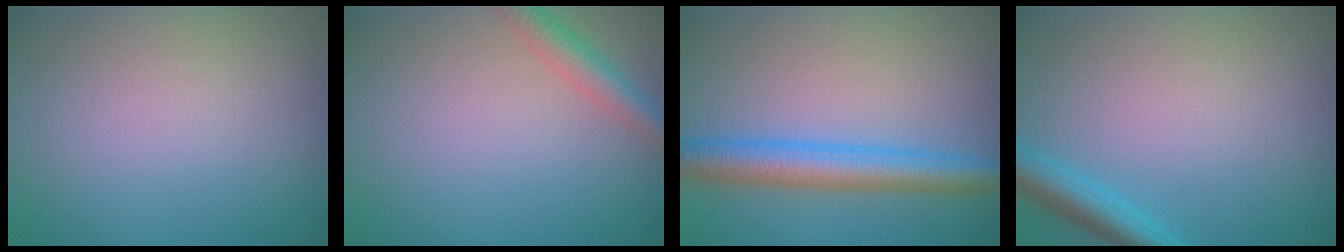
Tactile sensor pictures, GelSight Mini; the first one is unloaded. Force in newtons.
{"total": 2.7, "press": 2.7, "slide": 0.2}
{"total": 5.1, "press": 5.1, "slide": 0.1}
{"total": 2.8, "press": 2.8, "slide": 0.2}